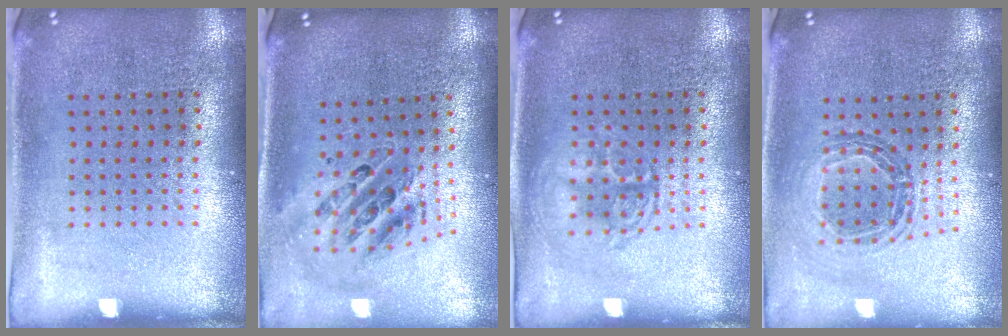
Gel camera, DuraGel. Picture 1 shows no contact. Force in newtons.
{"total": 1.4, "press": 1.2, "slide": 0.6}
{"total": 1.3, "press": 1.3, "slide": 0.1}
{"total": 0.8, "press": 0.8, "slide": 0.1}